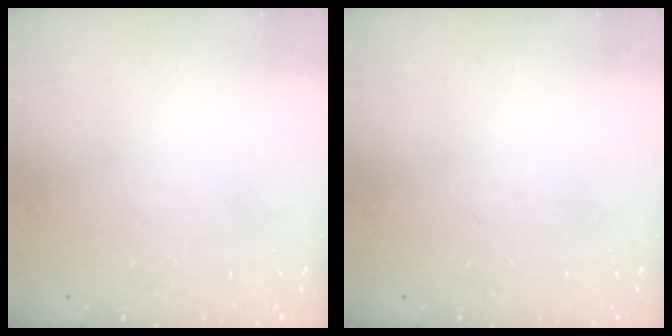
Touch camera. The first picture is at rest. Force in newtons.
{"total": 0.0}